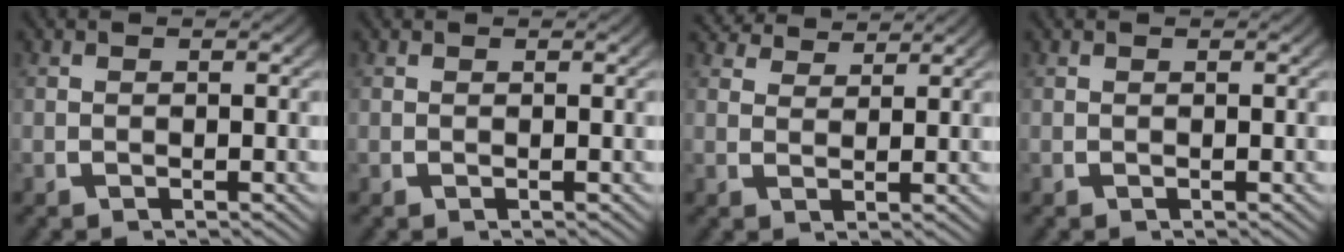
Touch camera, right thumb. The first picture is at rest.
{"total": 0.0}
{"total": 3.2, "force": [3.1, 0.5, 0.5], "torque": [-0.006, 0.004, 0.056]}
{"total": 0.0}